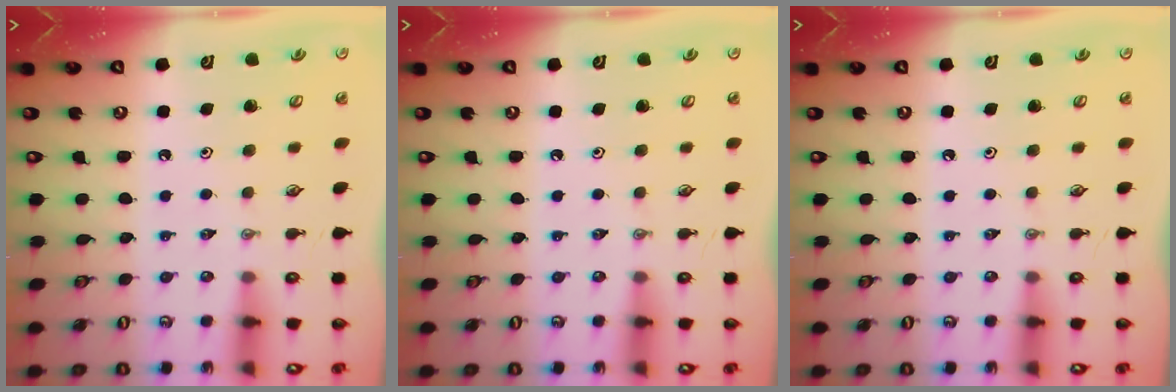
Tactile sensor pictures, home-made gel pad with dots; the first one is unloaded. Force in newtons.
{"total": 0.0}
{"total": 0.0}